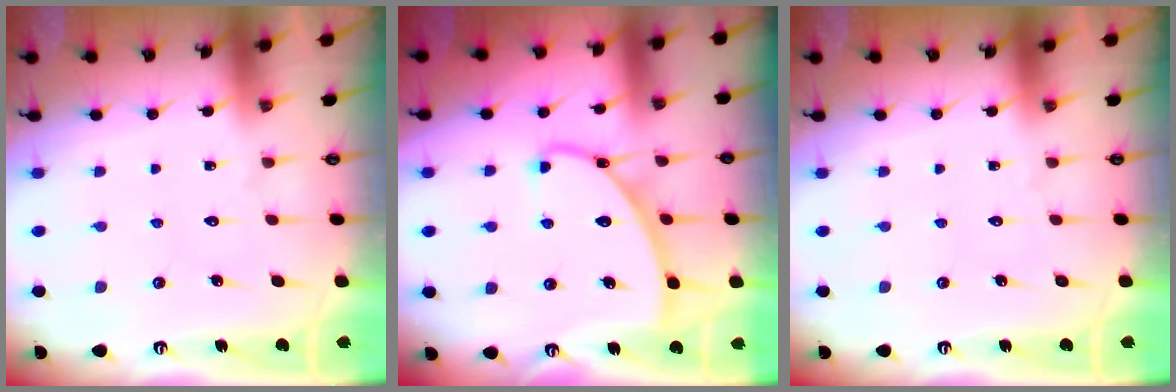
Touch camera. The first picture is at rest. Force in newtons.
{"total": 9.3, "press": 9.3, "slide": 0.3}
{"total": 0.0}